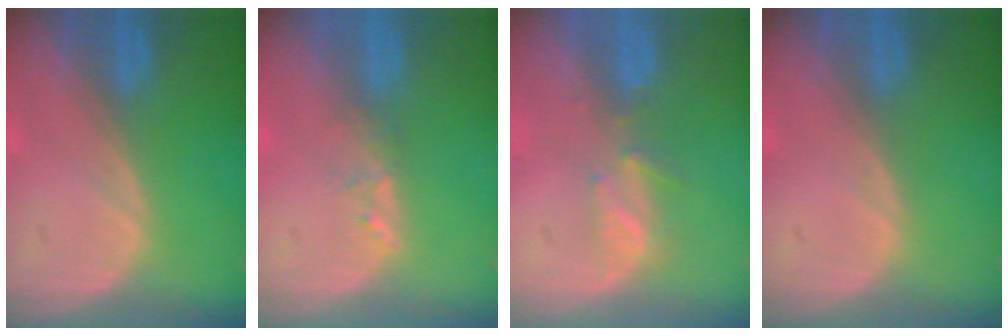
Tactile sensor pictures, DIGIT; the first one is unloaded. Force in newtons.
{"total": 1.2, "press": 1.1, "slide": 0.2}
{"total": 2.7, "press": 2.6, "slide": 0.8}
{"total": 0.0}